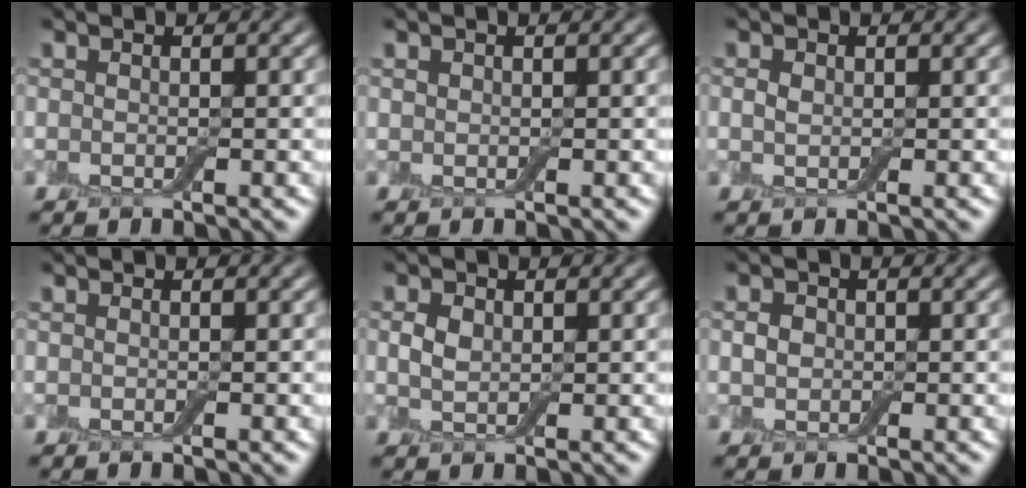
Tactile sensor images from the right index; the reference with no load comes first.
{"total": 0.0}
{"total": 0.7, "force": [0.1, 0.5, 0.4], "torque": [-0.008, -0.001, 0.004]}
{"total": 0.0}
{"total": 1.5, "force": [0.3, 1.1, 1.0], "torque": [-0.022, -0.001, 0.008]}
{"total": 1.2, "force": [-0.1, 1.1, 0.6], "torque": [-0.010, 0.001, -0.004]}